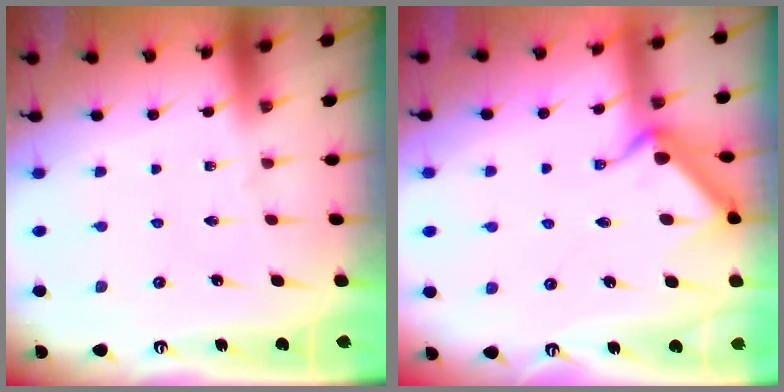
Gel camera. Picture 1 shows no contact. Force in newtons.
{"total": 10.0, "press": 9.9, "slide": 1.2}